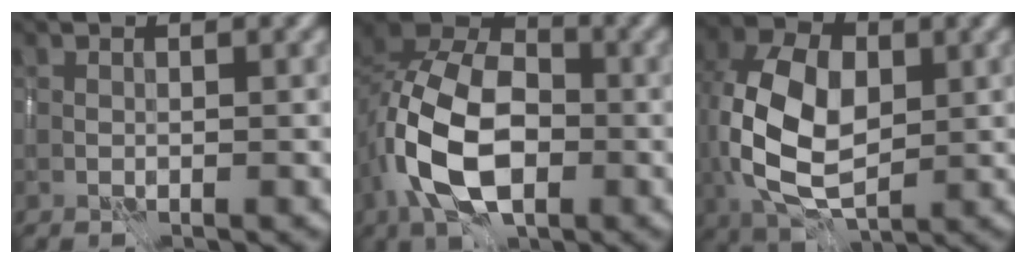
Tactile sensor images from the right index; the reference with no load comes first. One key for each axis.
{"total": 11.2, "fx": -3.4, "fy": 7.2, "fz": 7.9, "tx": -0.156, "ty": -0.002, "tz": -0.077}
{"total": 10.3, "fx": 0.5, "fy": 6.9, "fz": 7.7, "tx": -0.167, "ty": 0.003, "tz": 0.007}